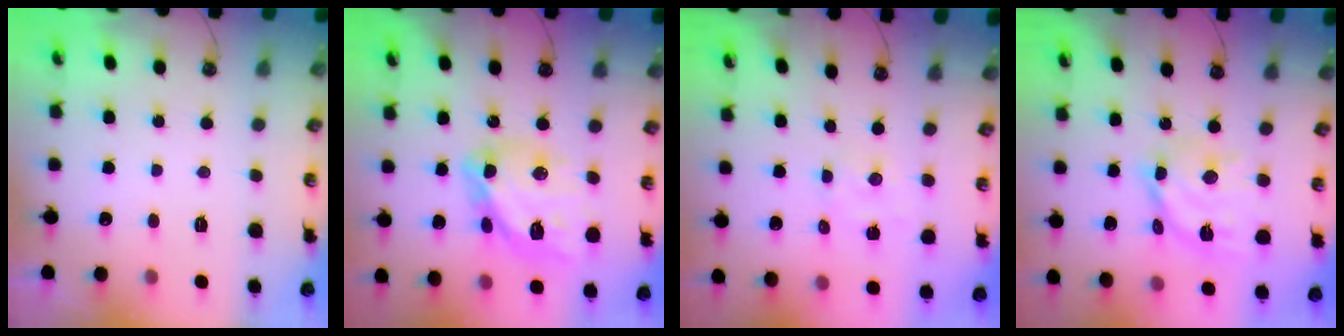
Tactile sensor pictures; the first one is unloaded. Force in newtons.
{"total": 15.5, "press": 15.4, "slide": 1.4}
{"total": 3.0, "press": 3.0, "slide": 0.4}
{"total": 12.9, "press": 12.9, "slide": 1.2}